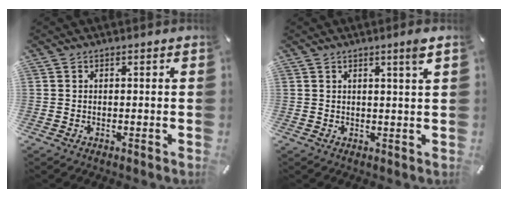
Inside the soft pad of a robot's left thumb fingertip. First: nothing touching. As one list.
[{"total": 3.1, "force": [1.7, -0.1, 2.6], "torque": [-0.045, -0.007, 0.026]}]